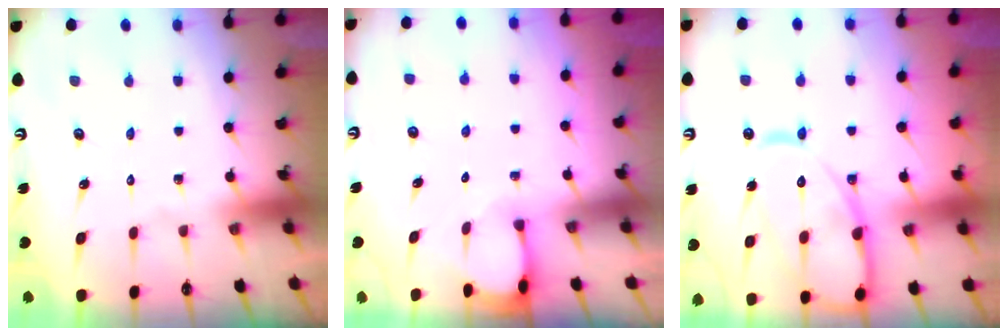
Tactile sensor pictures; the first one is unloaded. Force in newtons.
{"total": 2.0, "press": 2.0, "slide": 0.3}
{"total": 16.4, "press": 16.3, "slide": 1.8}